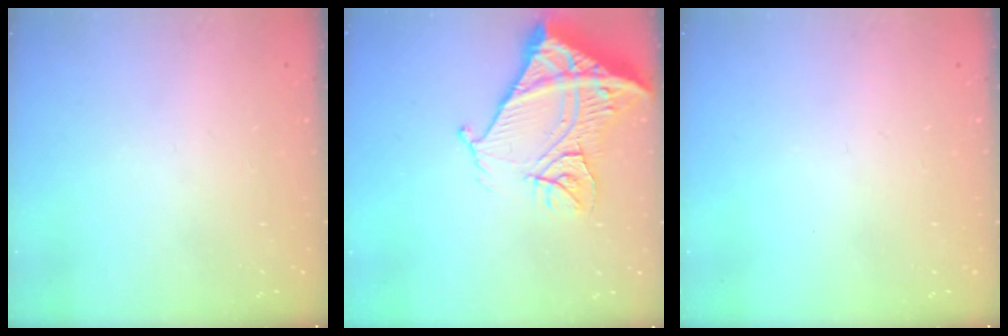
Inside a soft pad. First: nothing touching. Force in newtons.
{"total": 17.6, "press": 17.4, "slide": 2.1}
{"total": 0.0}